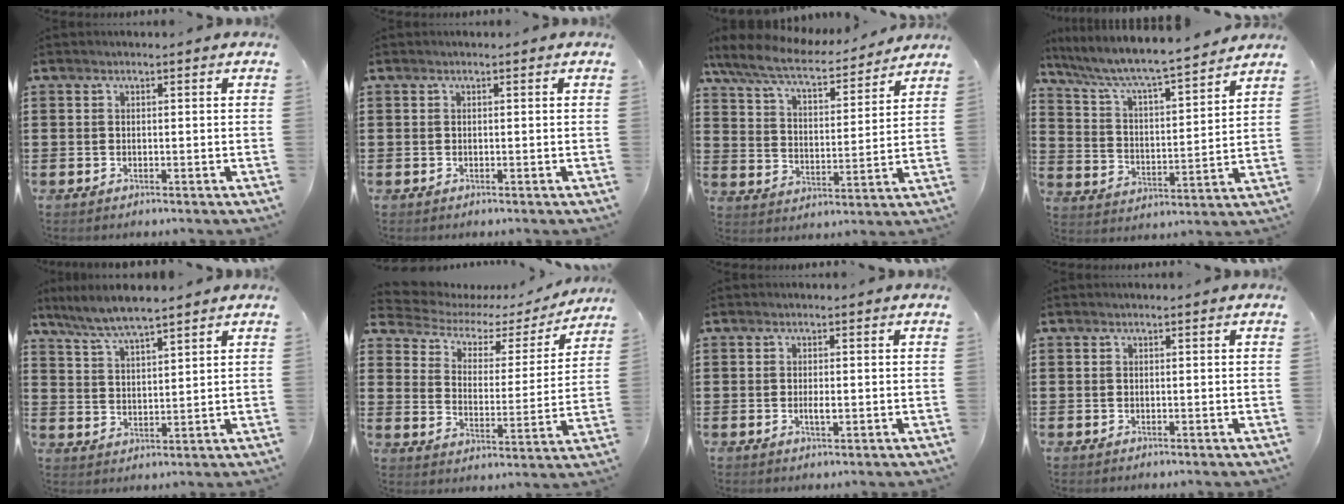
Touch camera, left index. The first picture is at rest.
{"total": 0.0}
{"total": 7.8, "force": [6.8, 1.1, 3.5], "torque": [-0.097, -0.038, 0.115]}
{"total": 6.0, "force": [5.4, 0.2, 2.6], "torque": [-0.074, -0.038, 0.085]}
{"total": 5.4, "force": [4.9, 0.2, 2.3], "torque": [-0.060, -0.016, 0.088]}
{"total": 4.2, "force": [3.2, 2.3, 1.4], "torque": [-0.050, -0.019, 0.047]}
{"total": 1.6, "force": [-0.2, 0.5, 1.5], "torque": [-0.029, -0.002, -0.002]}
{"total": 0.0}